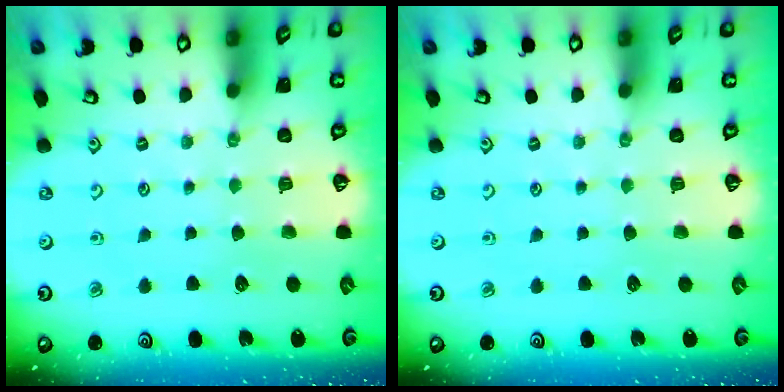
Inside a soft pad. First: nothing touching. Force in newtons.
{"total": 0.0}